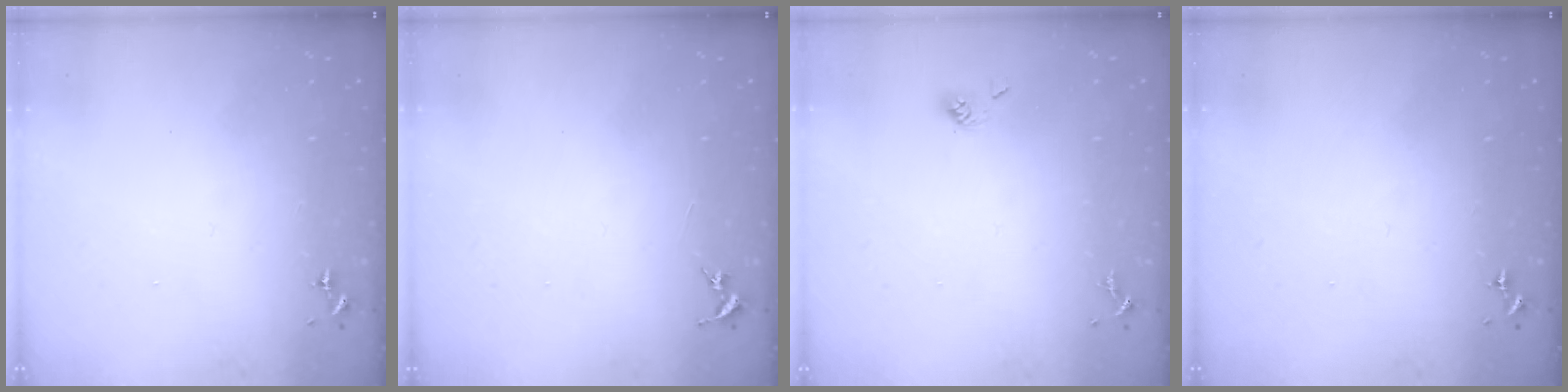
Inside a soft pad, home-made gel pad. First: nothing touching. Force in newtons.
{"total": 0.0}
{"total": 4.4, "press": 3.7, "slide": 2.4}
{"total": 0.0}